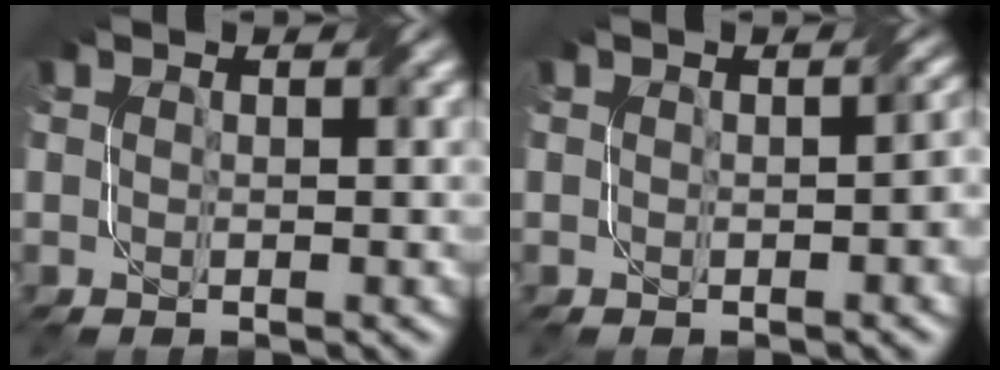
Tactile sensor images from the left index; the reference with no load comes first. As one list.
[{"total": 1.5, "force": [-0.3, 0.3, 1.4], "torque": [-0.018, 0.003, -0.003]}]